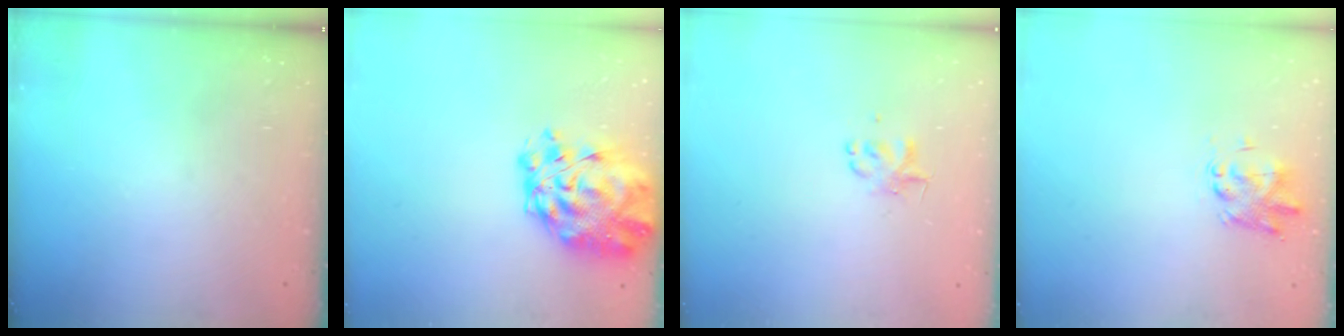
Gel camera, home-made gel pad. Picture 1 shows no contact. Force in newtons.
{"total": 13.0, "press": 12.2, "slide": 4.4}
{"total": 2.6, "press": 2.6, "slide": 0.3}
{"total": 2.2, "press": 2.2, "slide": 0.1}